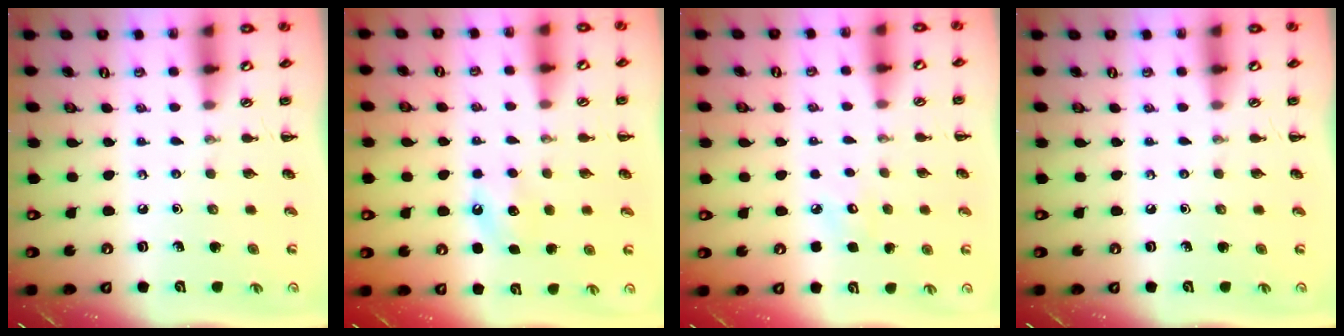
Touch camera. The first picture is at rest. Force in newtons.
{"total": 6.8, "press": 6.6, "slide": 1.6}
{"total": 5.7, "press": 5.4, "slide": 1.7}
{"total": 0.0}